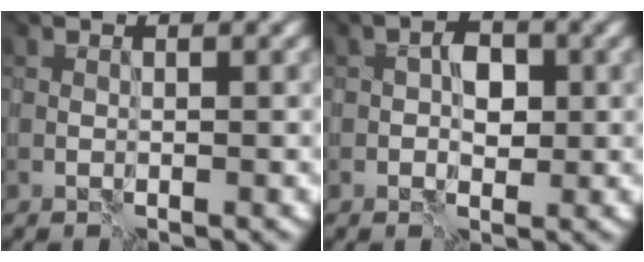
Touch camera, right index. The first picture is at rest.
{"total": 2.2, "force": [-0.1, 1.4, 1.7], "torque": [-0.024, 0.004, -0.005]}